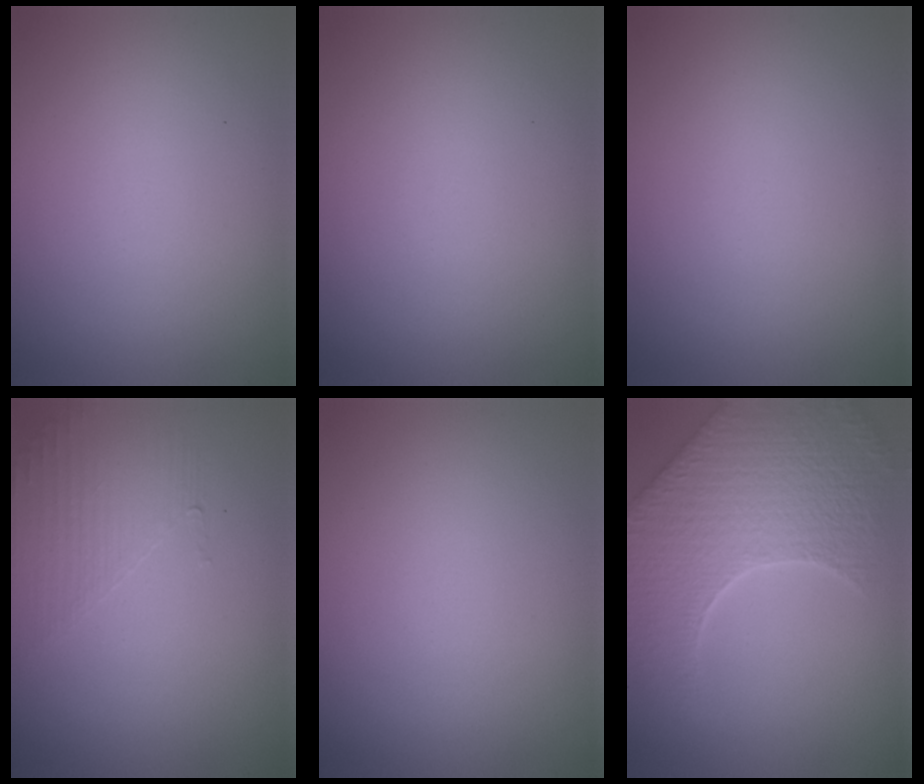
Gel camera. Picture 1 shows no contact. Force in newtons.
{"total": 0.0}
{"total": 0.0}
{"total": 1.6, "press": 0.7, "slide": 1.4}
{"total": 0.0}
{"total": 8.6, "press": 6.3, "slide": 5.9}